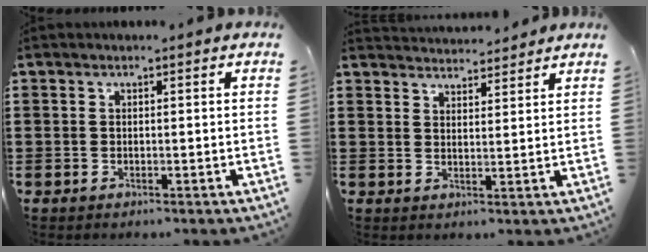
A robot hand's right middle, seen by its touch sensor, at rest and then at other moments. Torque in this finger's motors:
{"motor_torque": [0.28, -0.20, 0.00, 0.01]}